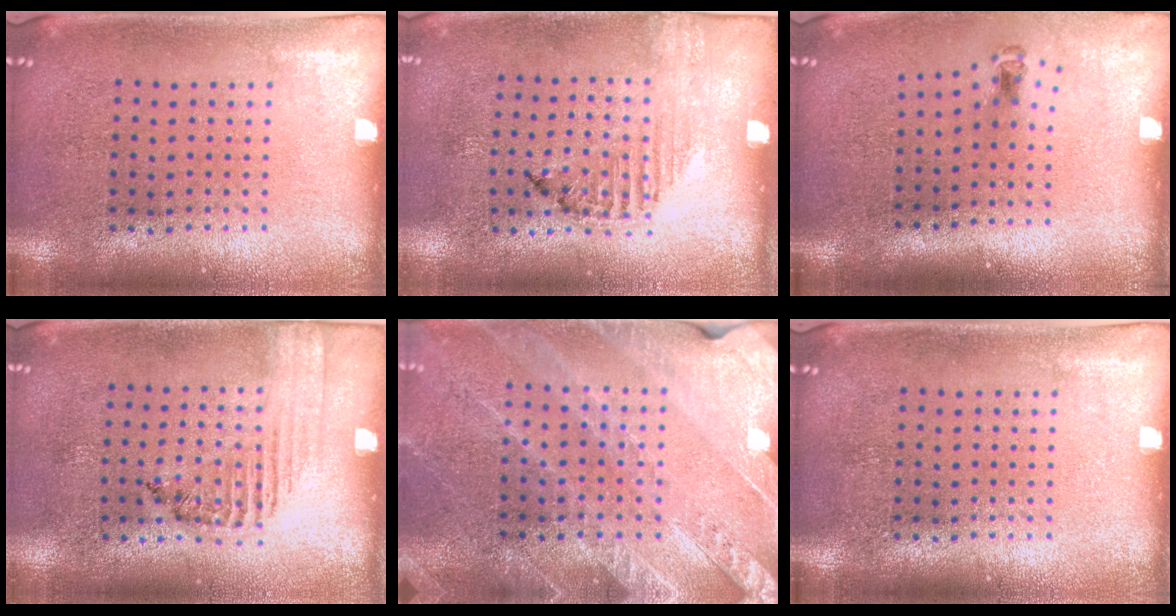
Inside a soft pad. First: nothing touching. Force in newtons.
{"total": 1.2, "press": 1.2, "slide": 0.4}
{"total": 0.7, "press": 0.3, "slide": 0.6}
{"total": 1.6, "press": 1.2, "slide": 1.0}
{"total": 2.9, "press": 2.7, "slide": 0.9}
{"total": 0.0}